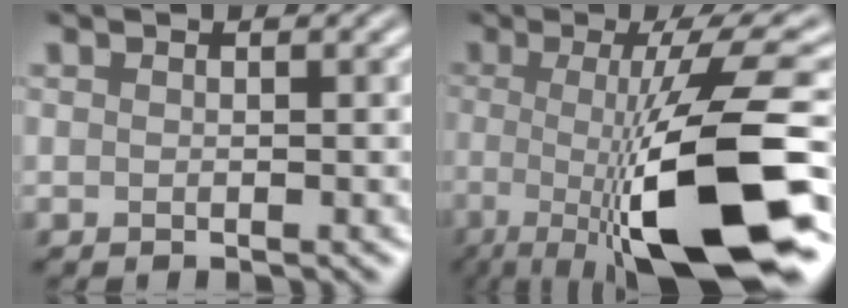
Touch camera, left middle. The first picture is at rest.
{"total": 13.2, "force": [-3.2, 3.2, 12.4], "torque": [-0.178, -0.007, -0.059]}